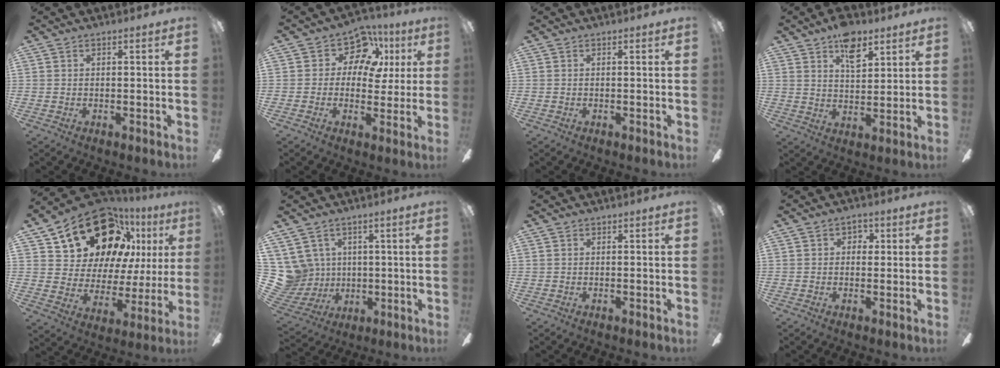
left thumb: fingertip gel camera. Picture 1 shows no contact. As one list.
[{"total": 11.3, "force": [5.1, 8.2, 5.8], "torque": [-0.083, -0.024, 0.094]}, {"total": 0.0}, {"total": 9.2, "force": [5.8, 4.8, 5.4], "torque": [-0.071, -0.021, 0.099]}, {"total": 22.6, "force": [14.4, 13.5, 11.0], "torque": [-0.178, -0.081, 0.274]}, {"total": 10.5, "force": [2.9, 9.7, 2.6], "torque": [-0.109, -0.022, 0.062]}, {"total": 0.0}, {"total": 2.8, "force": [0.7, 2.2, 1.6], "torque": [-0.007, 0.001, 0.005]}]